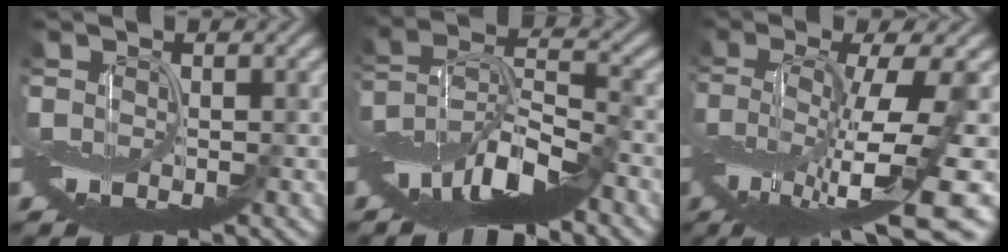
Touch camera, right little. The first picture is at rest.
{"total": 9.5, "force": [-5.9, 3.0, 6.8], "torque": [-0.118, 0.006, -0.120]}
{"total": 10.2, "force": [-3.5, 2.1, 9.4], "torque": [-0.170, -0.012, -0.059]}